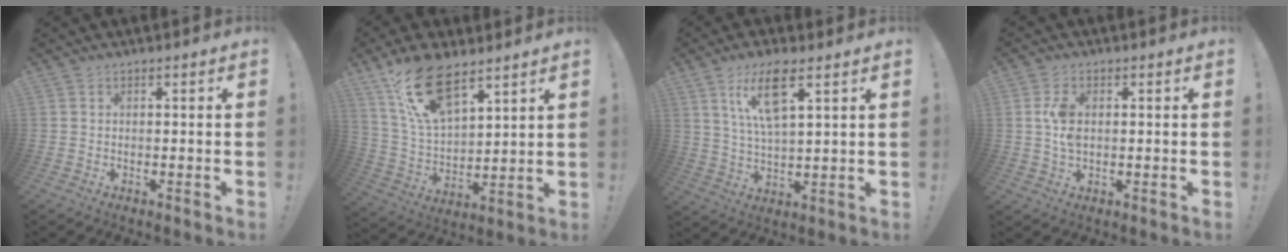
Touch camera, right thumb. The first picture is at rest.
{"total": 17.1, "force": [11.4, 7.1, 10.5], "torque": [-0.194, -0.064, 0.208]}
{"total": 11.5, "force": [5.9, 3.8, 9.1], "torque": [-0.175, -0.003, 0.106]}
{"total": 5.4, "force": [0.6, 2.8, 4.5], "torque": [-0.068, -0.004, 0.007]}